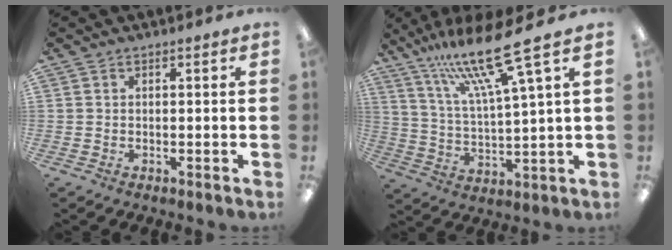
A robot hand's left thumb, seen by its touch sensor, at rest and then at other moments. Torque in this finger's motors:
{"motor_torque": [0.54, 0.01, 1.30, -1.27, 0.11]}